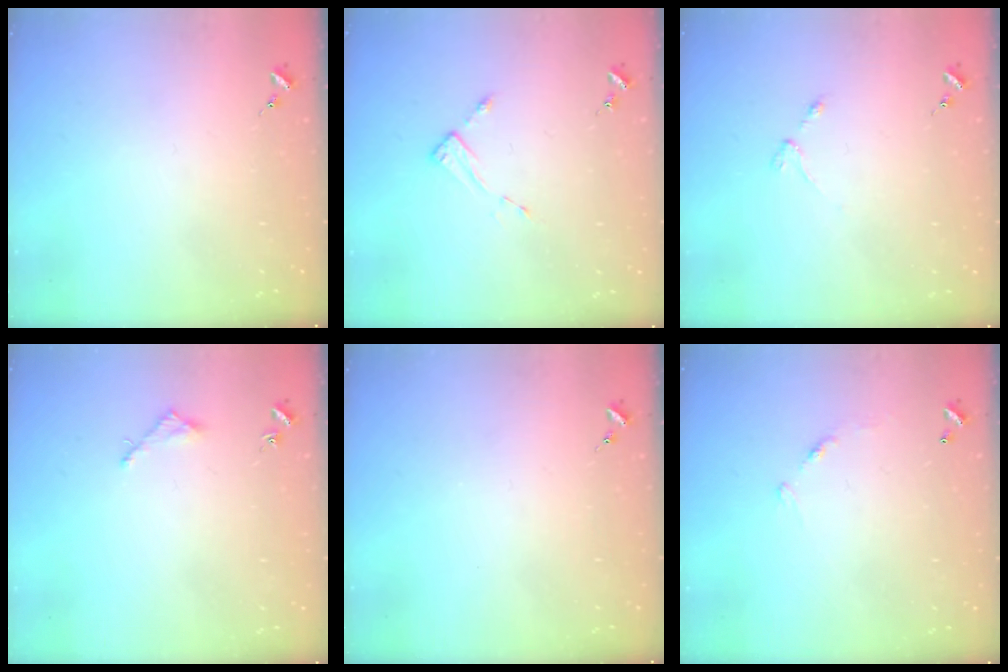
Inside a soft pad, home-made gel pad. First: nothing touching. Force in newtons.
{"total": 2.8, "press": 2.7, "slide": 0.3}
{"total": 2.9, "press": 2.8, "slide": 0.4}
{"total": 2.0, "press": 2.0, "slide": 0.1}
{"total": 0.0}
{"total": 6.8, "press": 6.8, "slide": 0.4}